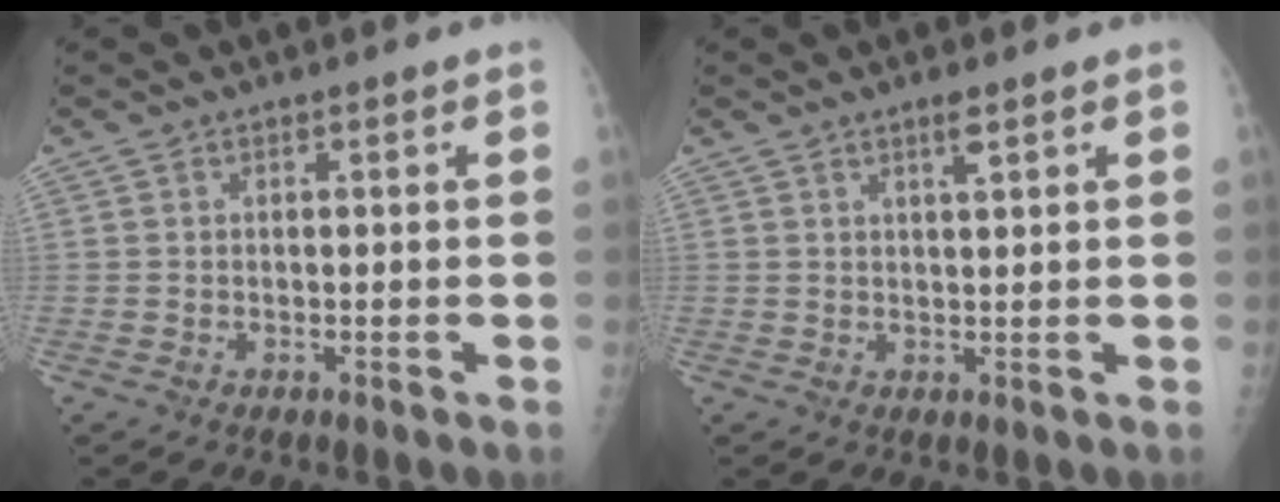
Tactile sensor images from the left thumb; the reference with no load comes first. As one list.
[{"total": 2.3, "force": [1.4, 0.3, 1.7], "torque": [-0.031, -0.007, 0.025]}]